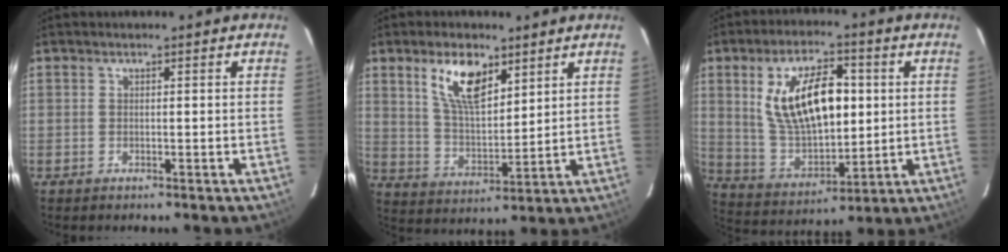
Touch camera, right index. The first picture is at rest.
{"total": 10.5, "force": [5.9, 4.7, 7.3], "torque": [-0.134, 0.009, 0.120]}
{"total": 17.0, "force": [3.8, 8.3, 14.4], "torque": [-0.263, 0.008, 0.086]}